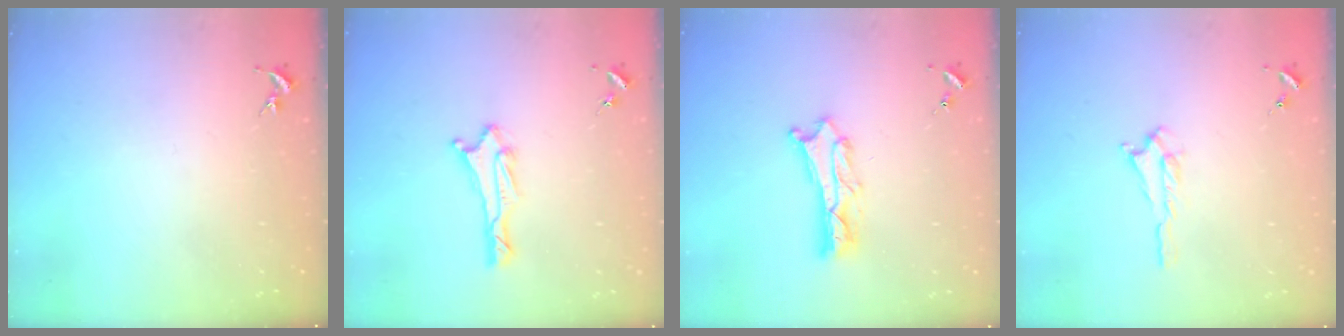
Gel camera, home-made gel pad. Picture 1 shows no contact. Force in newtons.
{"total": 2.0, "press": 1.8, "slide": 0.8}
{"total": 3.7, "press": 3.7, "slide": 0.4}
{"total": 0.7, "press": 0.7, "slide": 0.2}